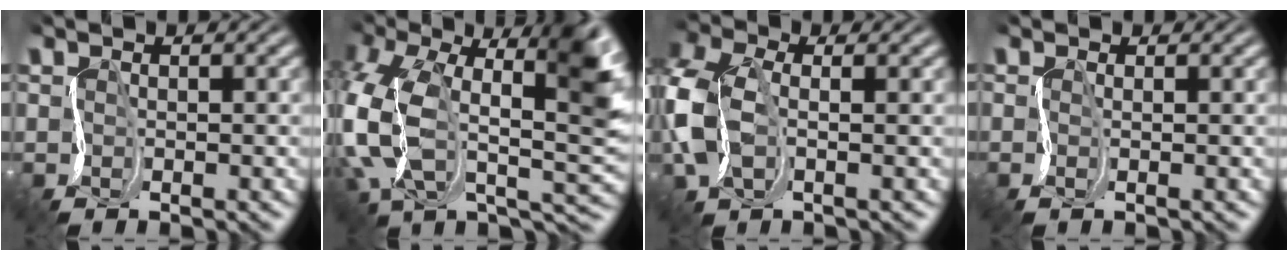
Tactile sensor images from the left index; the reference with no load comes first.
{"total": 14.1, "force": [2.8, 8.4, 10.9], "torque": [-0.281, -0.001, 0.058]}
{"total": 6.3, "force": [0.6, 3.8, 5.1], "torque": [-0.155, 0.006, 0.001]}
{"total": 1.0, "force": [0.3, 0.4, 0.8], "torque": [-0.010, -0.002, 0.003]}